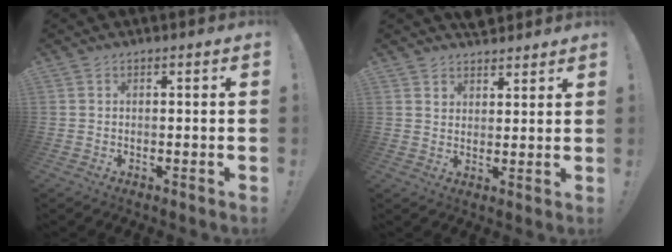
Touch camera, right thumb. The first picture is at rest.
{"total": 4.4, "force": [3.8, 2.2, 0.1], "torque": [0.005, -0.025, 0.070]}